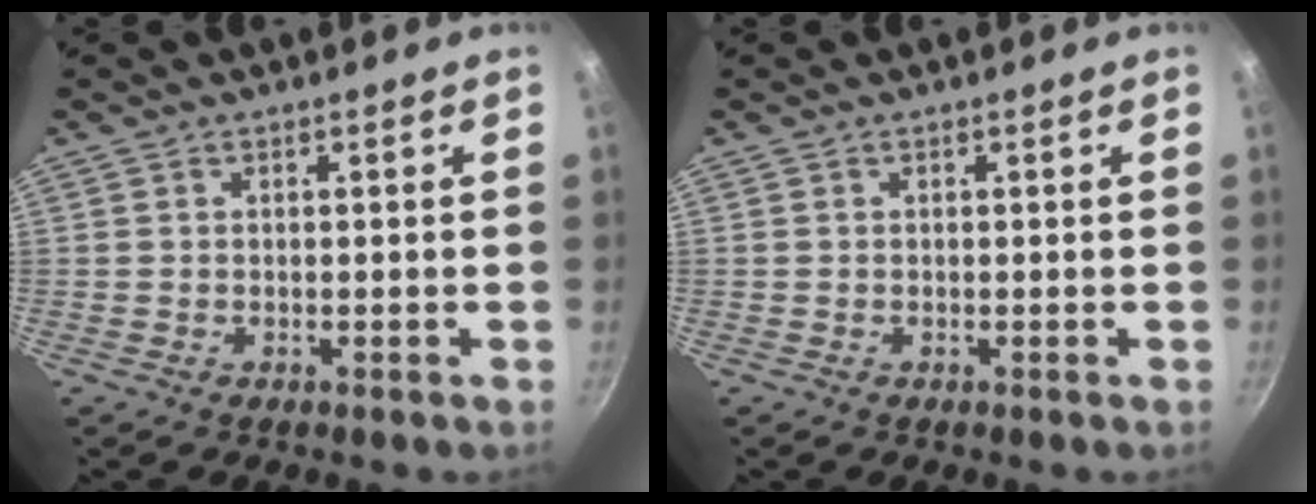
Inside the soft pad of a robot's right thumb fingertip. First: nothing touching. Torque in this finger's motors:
{"motor_torque": [-0.01, 0.01, -0.11, 0.14, 0.00]}